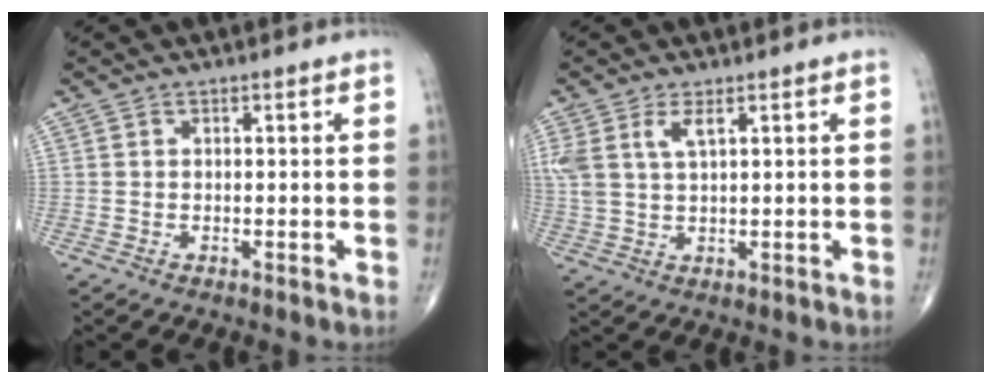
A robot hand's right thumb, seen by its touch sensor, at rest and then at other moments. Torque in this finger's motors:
{"motor_torque": [0.06, 0.13, 0.73, 0.52, 0.06]}